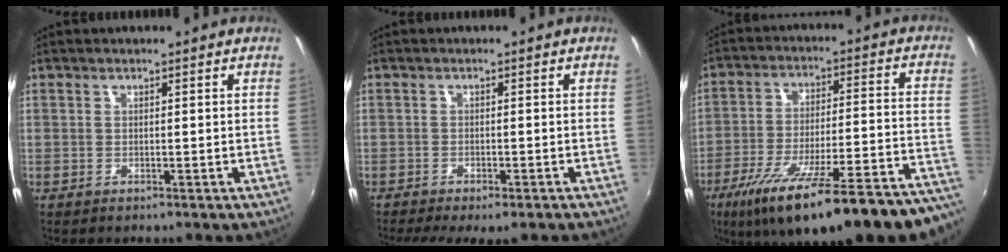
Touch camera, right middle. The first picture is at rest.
{"total": 7.4, "force": [-5.8, 1.9, 4.3], "torque": [-0.096, -0.032, -0.088]}
{"total": 29.3, "force": [-23.2, 4.5, 17.3], "torque": [-0.246, -0.060, -0.327]}